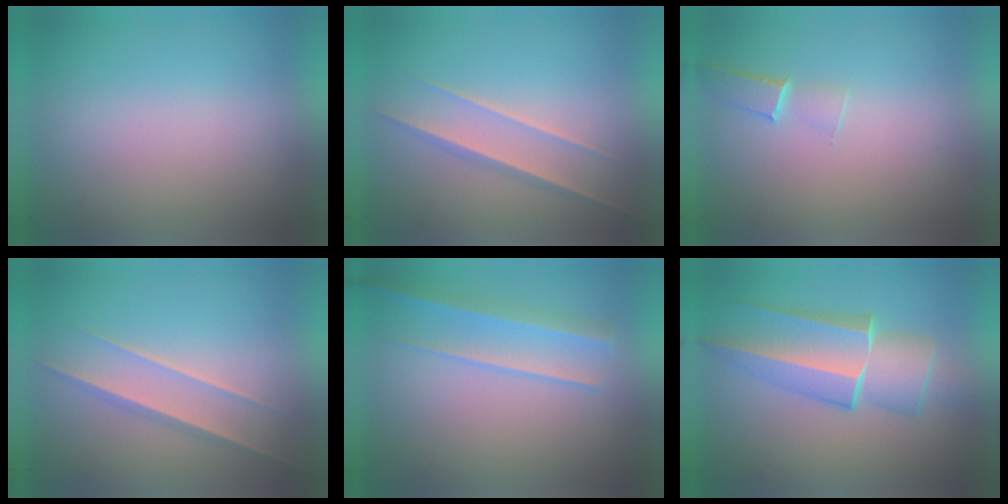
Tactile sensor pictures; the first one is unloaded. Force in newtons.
{"total": 1.5}
{"total": 1.1}
{"total": 1.5}
{"total": 2.2}
{"total": 5.6}